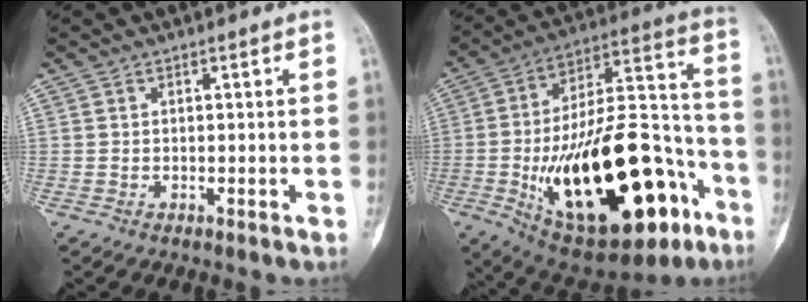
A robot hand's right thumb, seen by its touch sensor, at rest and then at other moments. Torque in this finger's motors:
{"motor_torque": [0.78, 1.04, 2.07, -0.70, 0.22]}